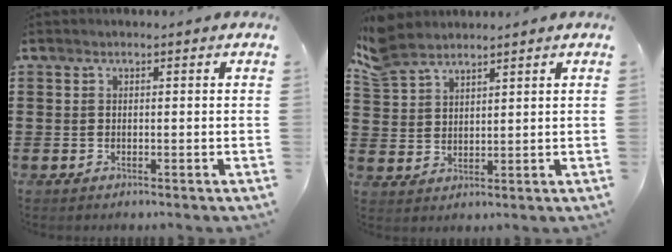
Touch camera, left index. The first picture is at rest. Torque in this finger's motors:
{"motor_torque": [-1.41, 0.73, -0.28, -0.21]}